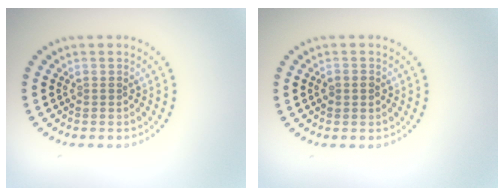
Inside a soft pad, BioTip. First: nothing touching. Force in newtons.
{"total": 1.1, "press": 1.1, "slide": 0.3}